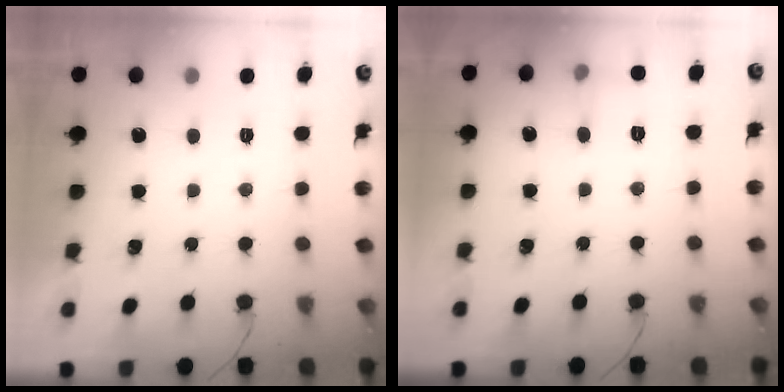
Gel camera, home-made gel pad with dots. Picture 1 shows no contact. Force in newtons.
{"total": 5.5, "press": 5.2, "slide": 1.7}